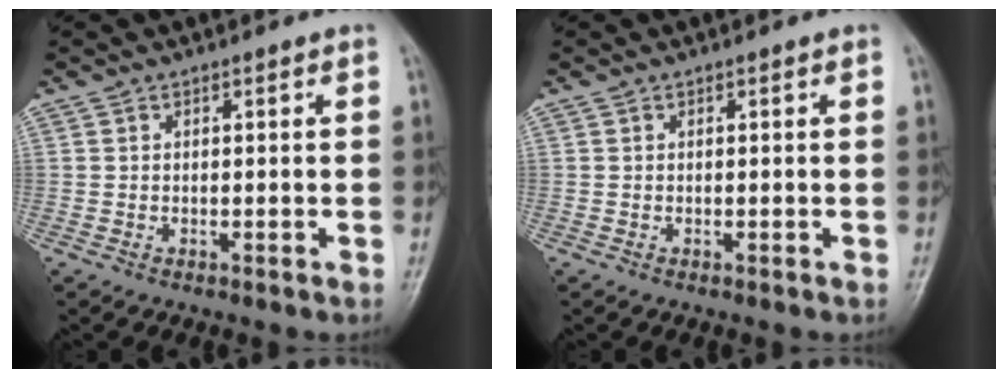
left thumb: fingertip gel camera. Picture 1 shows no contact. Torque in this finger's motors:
{"motor_torque": [0.00, 0.01, -0.05, -0.05, 0.00]}